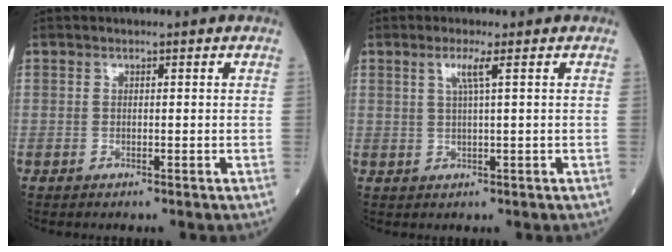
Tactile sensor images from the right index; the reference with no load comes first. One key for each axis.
{"total": 2.5, "fx": 1.0, "fy": -0.5, "fz": 2.3, "tx": -0.049, "ty": 0.000, "tz": 0.021}